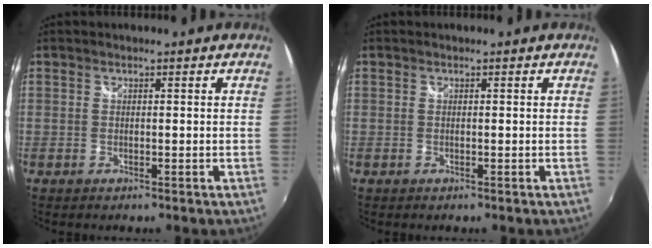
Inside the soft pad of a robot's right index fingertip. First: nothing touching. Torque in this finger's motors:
{"motor_torque": [0.04, 0.01, 0.00, 0.00]}